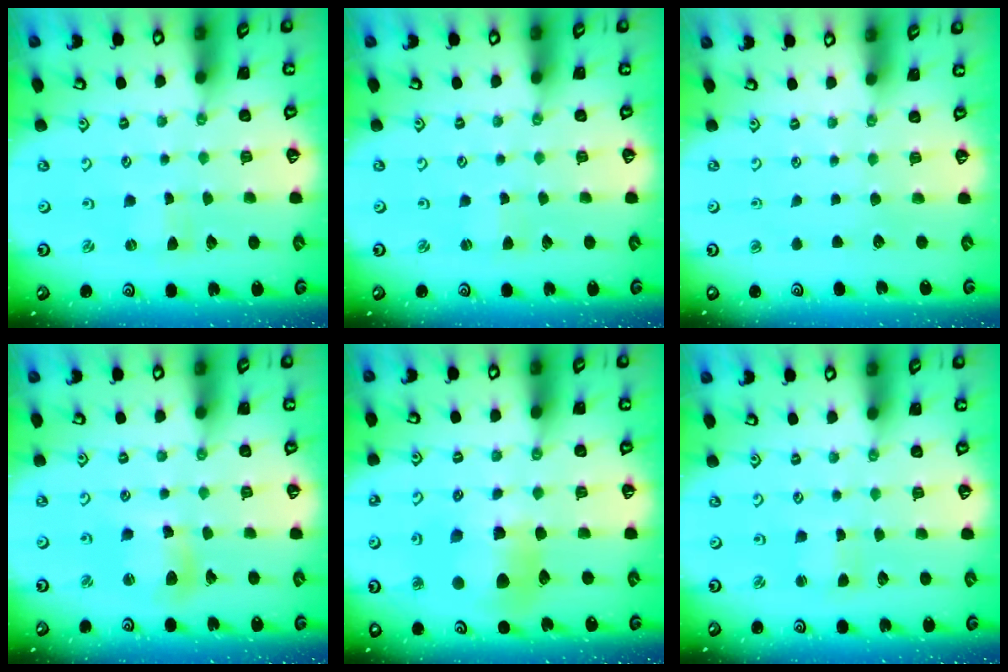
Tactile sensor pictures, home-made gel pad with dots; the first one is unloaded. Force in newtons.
{"total": 1.7, "press": 1.7, "slide": 0.2}
{"total": 0.0}
{"total": 9.1, "press": 9.0, "slide": 0.8}
{"total": 12.9, "press": 12.8, "slide": 1.9}
{"total": 2.2, "press": 2.2, "slide": 0.2}